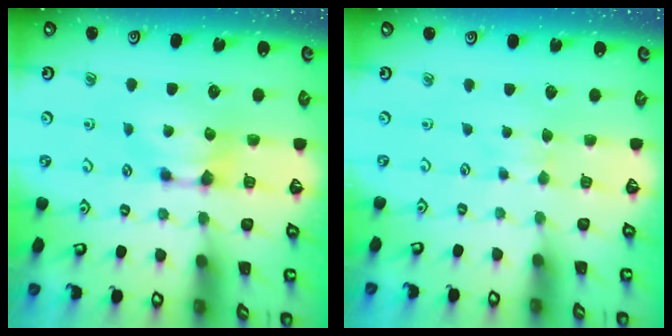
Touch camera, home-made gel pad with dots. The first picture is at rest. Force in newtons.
{"total": 2.1, "press": 2.1, "slide": 0.3}